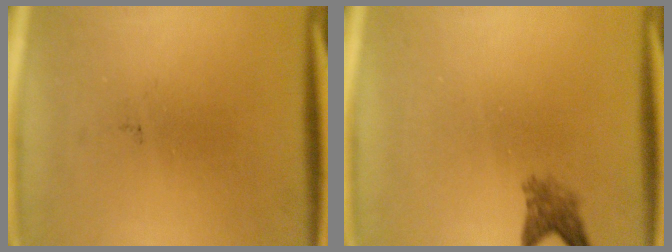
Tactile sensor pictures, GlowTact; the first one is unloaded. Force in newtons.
{"total": 2.5}